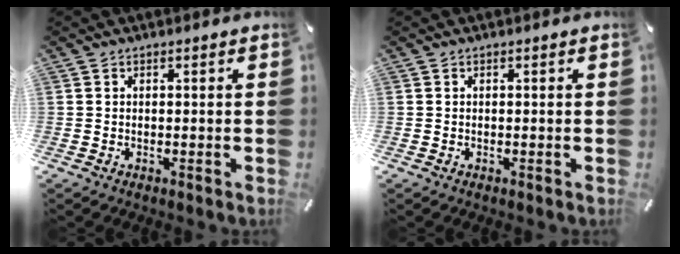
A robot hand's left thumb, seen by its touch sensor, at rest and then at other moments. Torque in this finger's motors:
{"motor_torque": [0.02, 0.06, -0.01, -0.01, 0.00]}